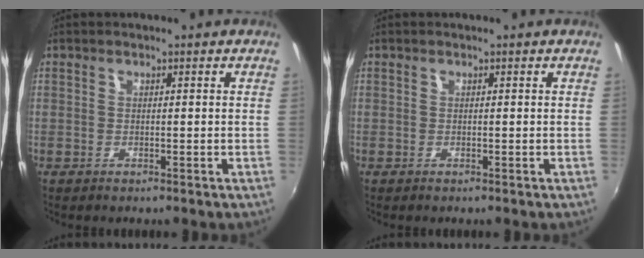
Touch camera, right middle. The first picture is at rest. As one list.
[{"total": 0.0}]